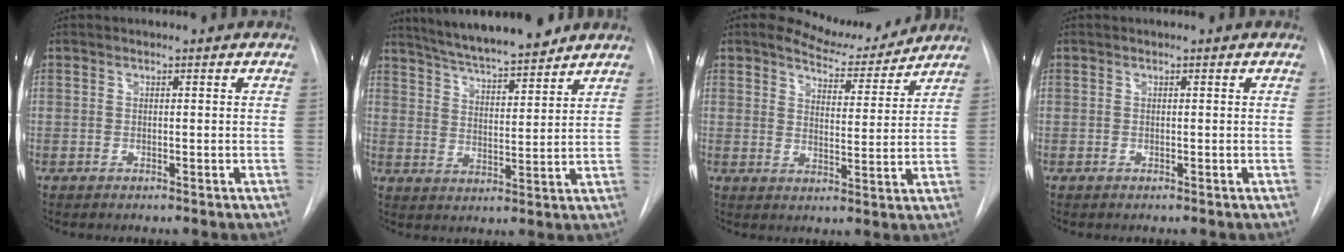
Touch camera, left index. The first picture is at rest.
{"total": 13.5, "force": [11.9, 1.5, 6.1], "torque": [-0.101, 0.007, 0.193]}
{"total": 7.4, "force": [7.1, 1.7, 1.2], "torque": [-0.023, -0.009, 0.104]}
{"total": 0.0}